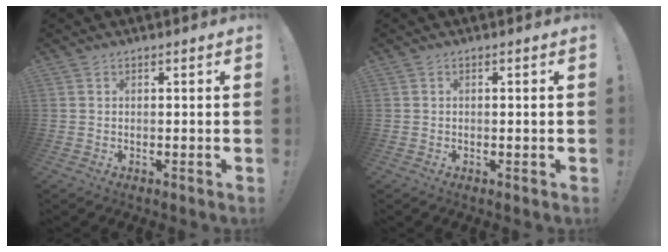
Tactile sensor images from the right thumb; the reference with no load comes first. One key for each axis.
{"total": 0.6, "fx": -0.1, "fy": -0.1, "fz": 0.6, "tx": -0.008, "ty": -0.003, "tz": -0.002}